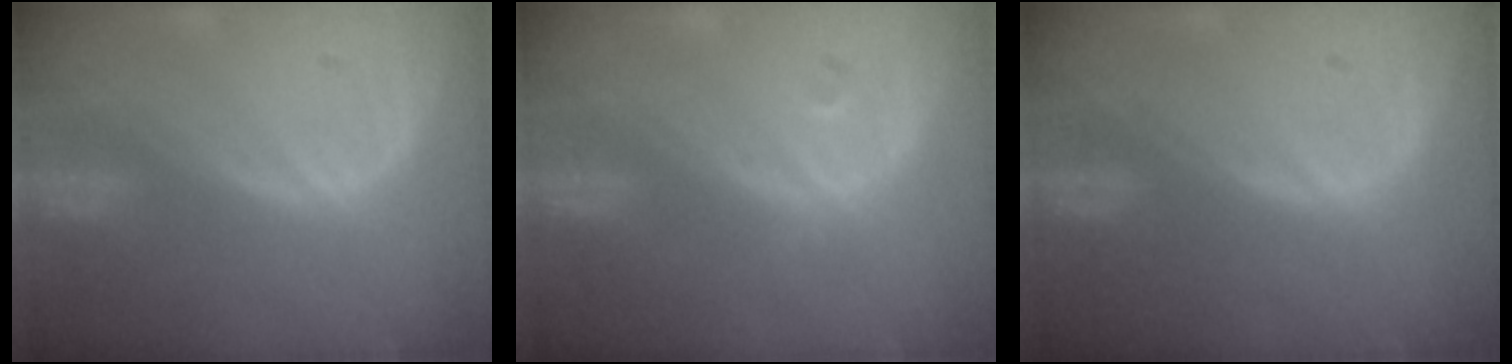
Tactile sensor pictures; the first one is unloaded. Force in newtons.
{"total": 0.9, "press": 0.7, "slide": 0.5}
{"total": 0.0}